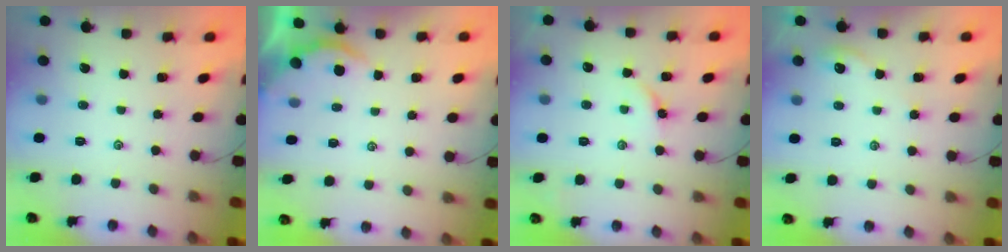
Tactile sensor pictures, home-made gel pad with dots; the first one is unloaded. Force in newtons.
{"total": 1.8, "press": 1.7, "slide": 0.3}
{"total": 3.9, "press": 3.9, "slide": 0.6}
{"total": 2.2, "press": 2.2, "slide": 0.4}